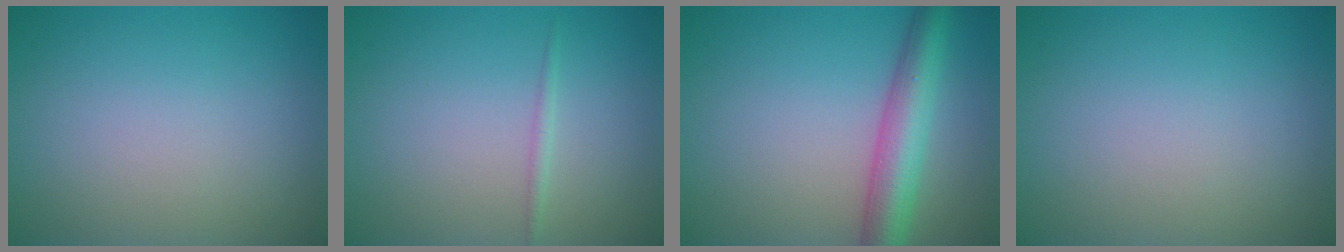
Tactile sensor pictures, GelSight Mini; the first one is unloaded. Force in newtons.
{"total": 0.7, "press": 0.7, "slide": 0.0}
{"total": 5.3, "press": 5.3, "slide": 0.1}
{"total": 0.0}